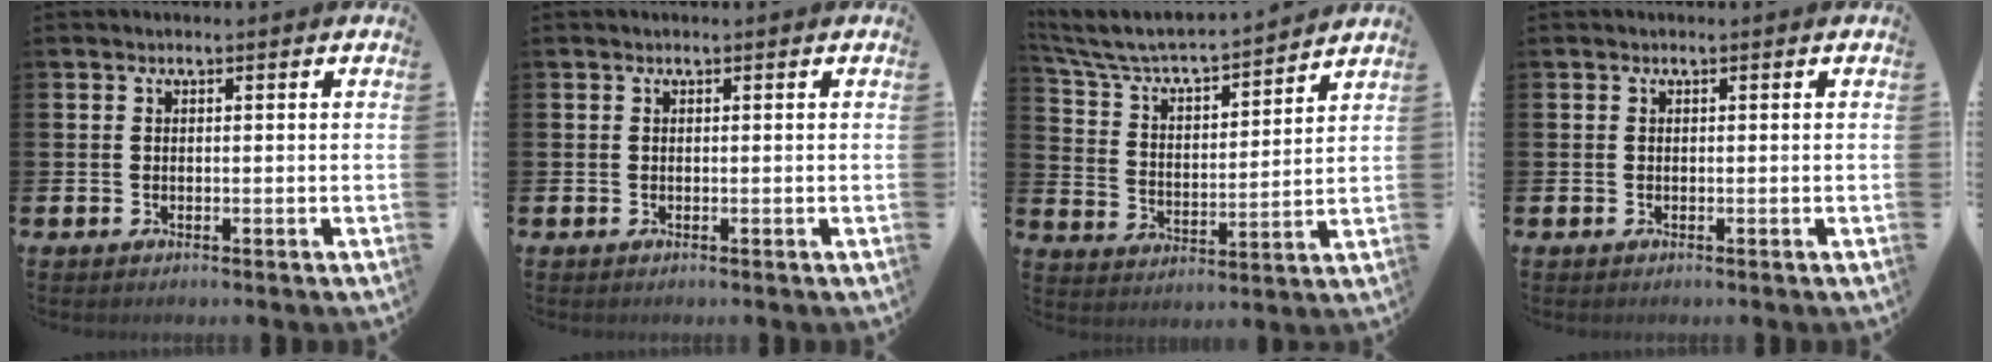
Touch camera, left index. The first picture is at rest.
{"total": 0.0}
{"total": 6.7, "force": [6.2, 1.2, 2.0], "torque": [-0.072, -0.050, 0.103]}
{"total": 0.0}